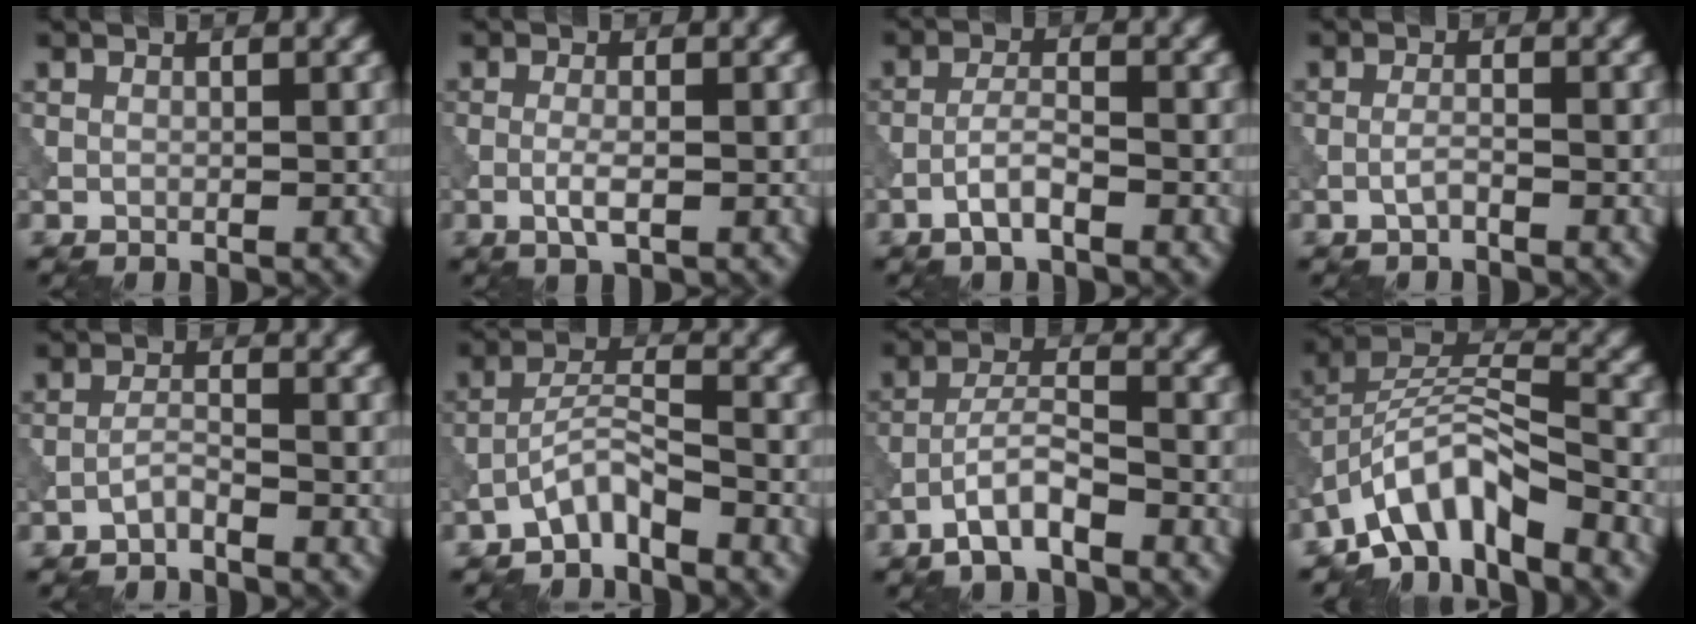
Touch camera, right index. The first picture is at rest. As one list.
[{"total": 1.9, "force": [-0.6, 0.4, 1.8], "torque": [-0.038, -0.001, -0.016]}, {"total": 2.5, "force": [-1.5, 0.5, 1.9], "torque": [-0.039, 0.008, -0.035]}, {"total": 1.1, "force": [-0.8, 0.2, 0.8], "torque": [-0.017, 0.004, -0.018]}, {"total": 1.3, "force": [-1.2, 0.1, 0.7], "torque": [-0.013, 0.006, -0.027]}, {"total": 3.1, "force": [-2.7, 0.6, 1.5], "torque": [-0.030, 0.015, -0.057]}, {"total": 3.9, "force": [-2.6, 1.0, 2.8], "torque": [-0.054, 0.013, -0.056]}, {"total": 7.5, "force": [-5.4, 2.5, 4.7], "torque": [-0.074, 0.010, -0.109]}]